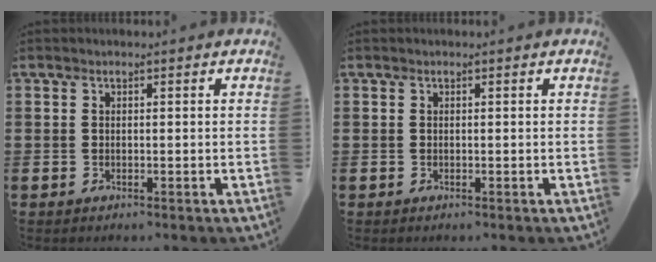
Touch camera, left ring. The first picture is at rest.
{"total": 0.0}